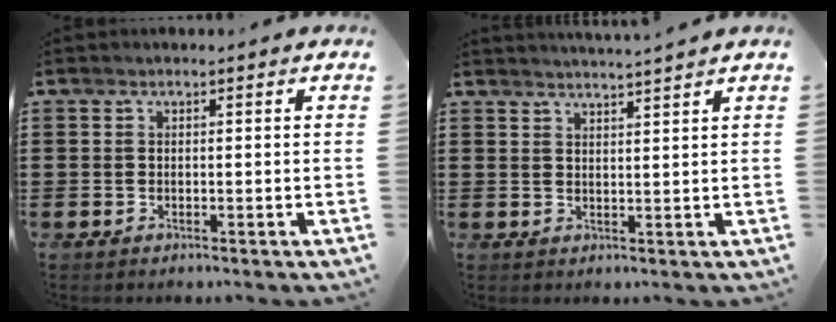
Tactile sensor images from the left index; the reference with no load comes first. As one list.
[{"total": 2.2, "force": [2.1, -0.6, 0.1], "torque": [-0.005, -0.008, 0.040]}]